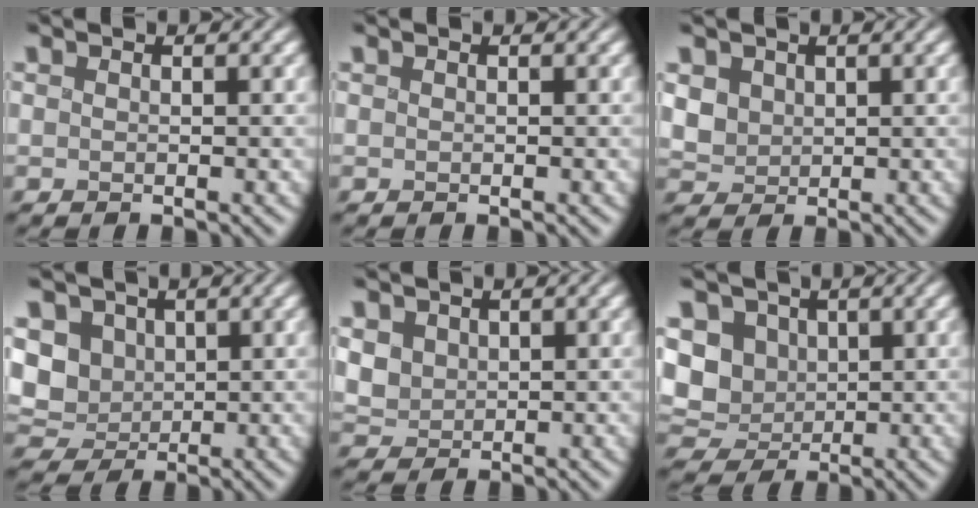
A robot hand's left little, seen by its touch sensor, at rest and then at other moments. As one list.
[{"total": 0.0}, {"total": 2.7, "force": [0.5, 2.3, 1.2], "torque": [-0.037, -0.001, 0.009]}, {"total": 5.2, "force": [0.6, 4.4, 2.6], "torque": [-0.067, 0.001, 0.003]}, {"total": 2.6, "force": [0.6, 2.2, 1.3], "torque": [-0.037, 0.000, 0.011]}, {"total": 5.7, "force": [0.6, 4.9, 3.0], "torque": [-0.068, 0.004, 0.000]}]